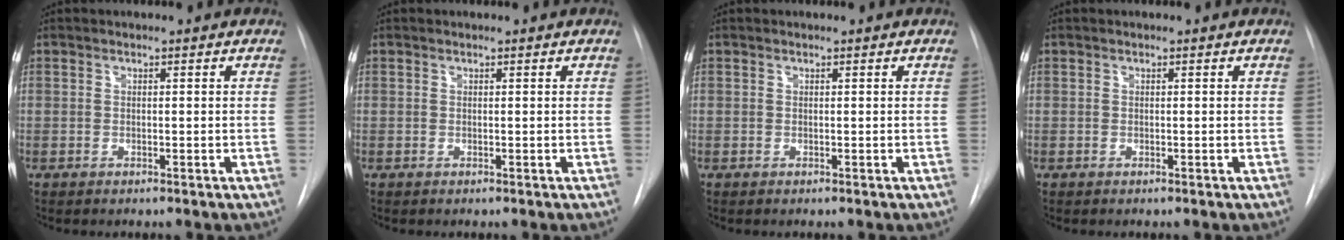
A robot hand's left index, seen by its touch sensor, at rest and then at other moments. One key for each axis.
{"total": 0.0}
{"total": 0.0}
{"total": 0.0}